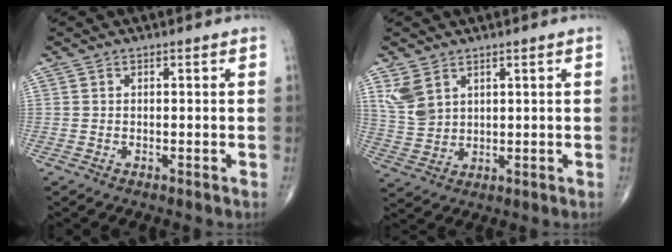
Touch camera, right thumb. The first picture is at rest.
{"total": 5.9, "force": [3.3, 3.8, 3.2], "torque": [-0.059, -0.010, 0.081]}